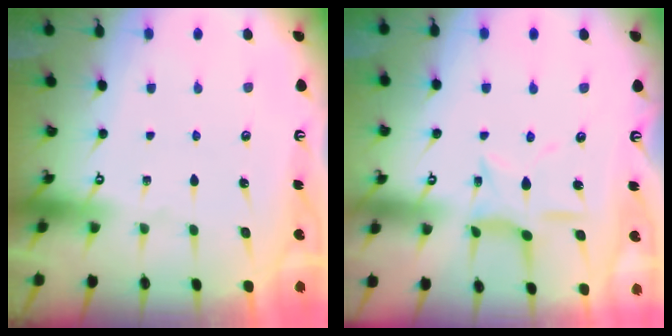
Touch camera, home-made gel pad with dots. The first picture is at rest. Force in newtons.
{"total": 9.7, "press": 9.6, "slide": 0.7}